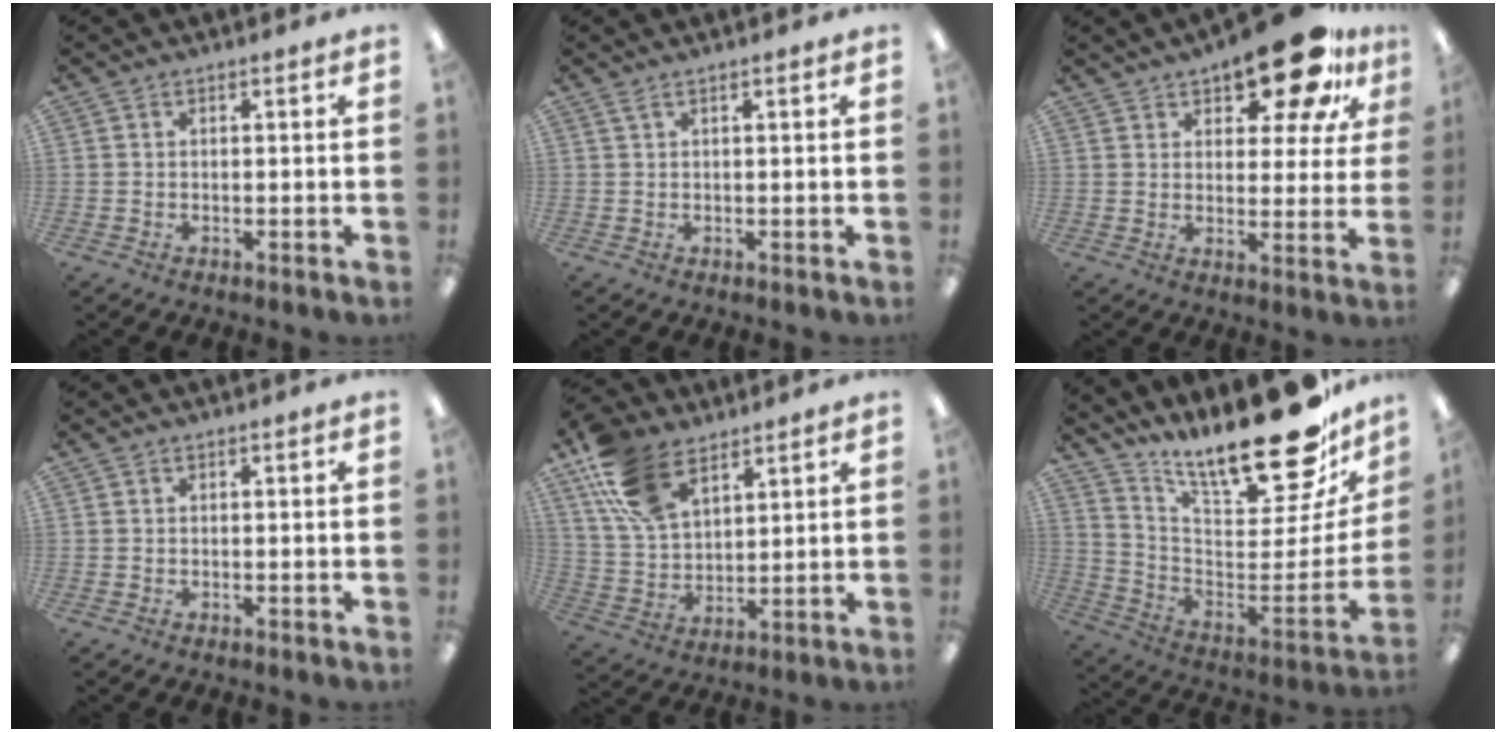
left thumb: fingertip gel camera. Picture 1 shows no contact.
{"total": 1.5, "force": [0.8, 0.2, 1.3], "torque": [-0.027, 0.001, 0.013]}
{"total": 17.3, "force": [11.9, 7.3, 10.1], "torque": [-0.143, -0.064, 0.199]}
{"total": 0.0}
{"total": 15.8, "force": [9.4, 8.8, 9.2], "torque": [-0.197, -0.019, 0.181]}
{"total": 23.8, "force": [18.6, 7.0, 13.1], "torque": [-0.173, -0.146, 0.309]}